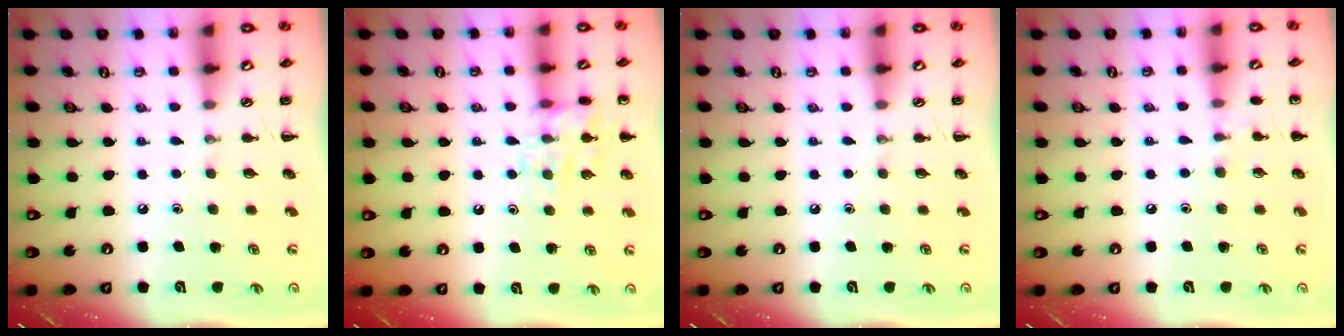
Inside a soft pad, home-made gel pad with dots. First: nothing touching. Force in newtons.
{"total": 11.8, "press": 11.7, "slide": 0.7}
{"total": 0.0}
{"total": 5.9, "press": 5.6, "slide": 1.9}